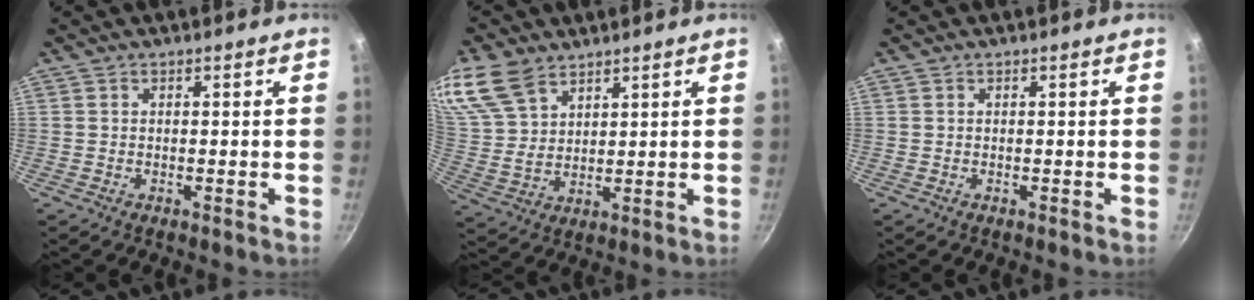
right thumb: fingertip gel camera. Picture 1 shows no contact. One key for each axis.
{"total": 13.3, "fx": 8.7, "fy": 7.7, "fz": 6.4, "tx": -0.135, "ty": -0.004, "tz": 0.186}
{"total": 0.0}